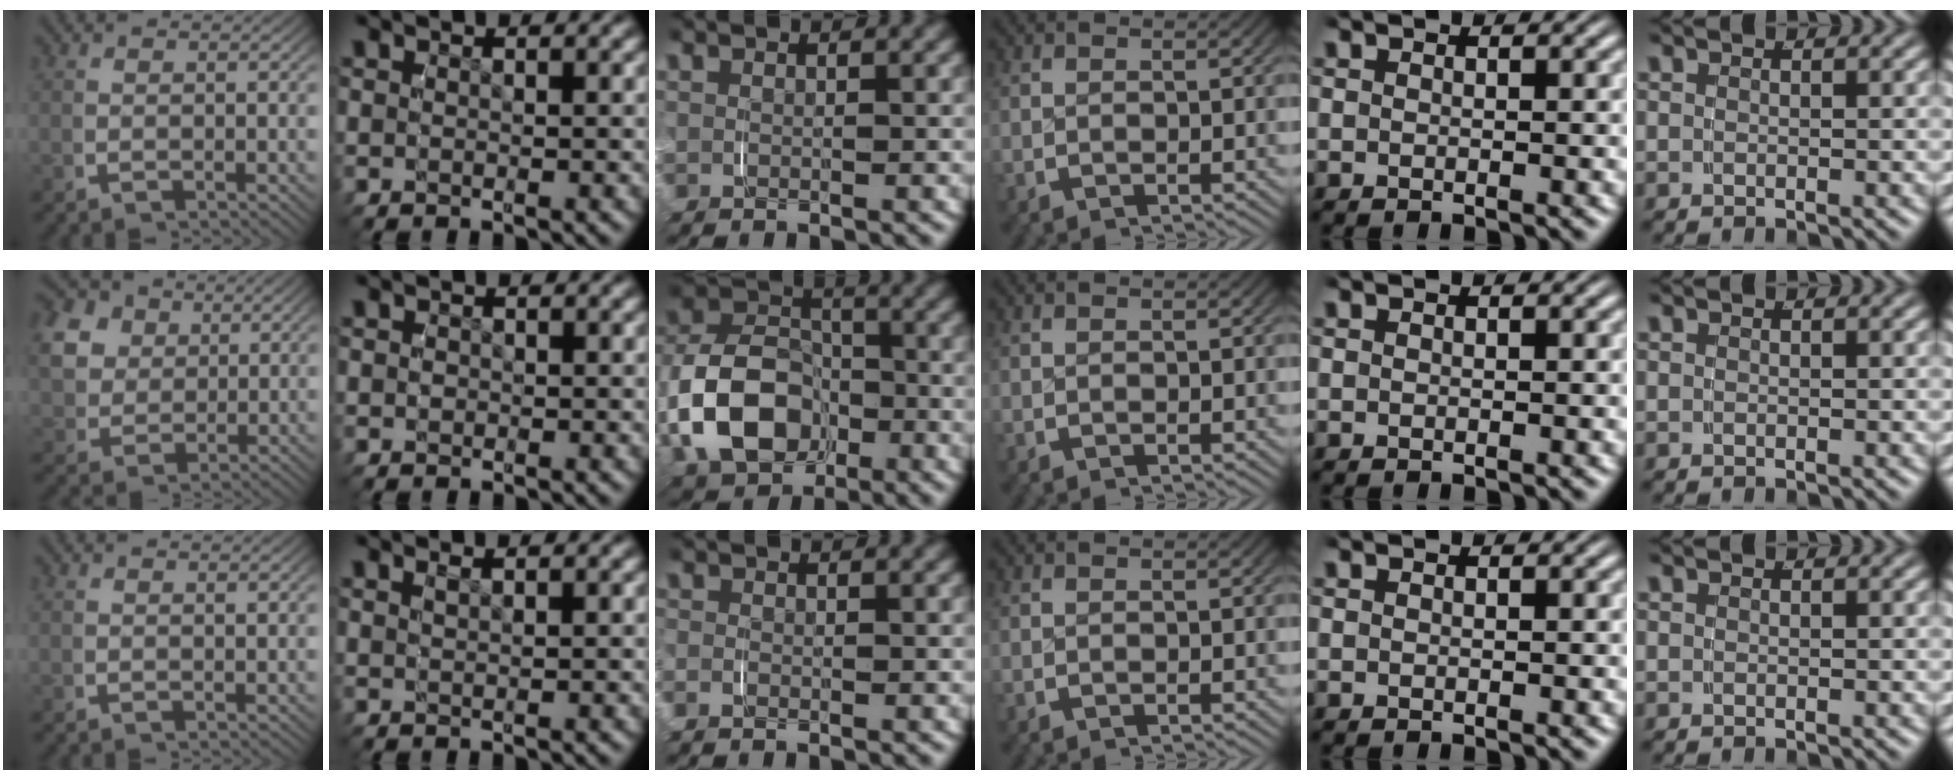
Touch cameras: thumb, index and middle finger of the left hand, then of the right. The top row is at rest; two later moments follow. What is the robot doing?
{"motion": "grasp_and_lifting", "object": "paper"}